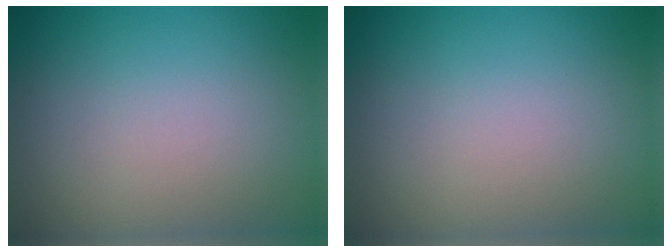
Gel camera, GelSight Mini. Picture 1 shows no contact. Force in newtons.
{"total": 0.0}